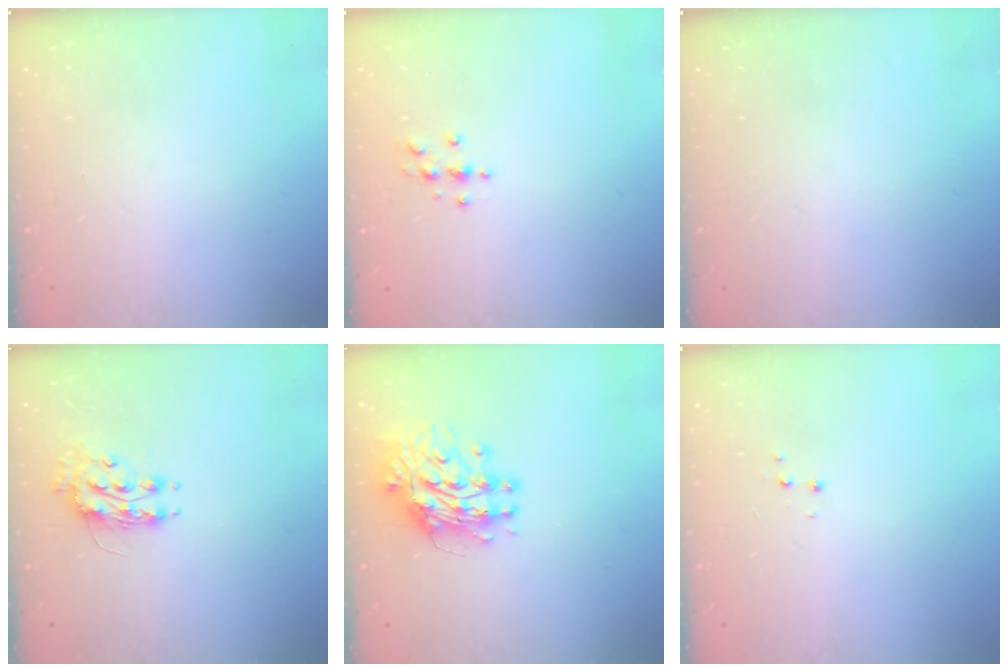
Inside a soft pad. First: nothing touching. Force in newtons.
{"total": 3.3, "press": 3.3, "slide": 0.5}
{"total": 0.0}
{"total": 8.5, "press": 8.5, "slide": 0.6}
{"total": 13.5, "press": 13.4, "slide": 1.4}
{"total": 3.4, "press": 3.3, "slide": 0.6}